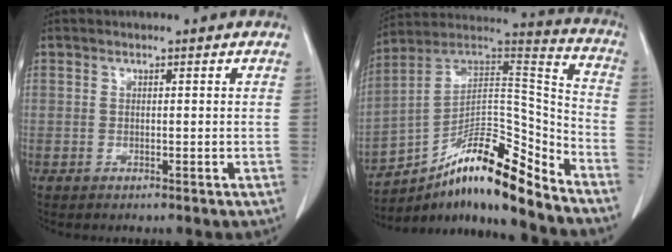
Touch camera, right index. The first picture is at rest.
{"total": 19.0, "force": [-13.5, 3.1, 13.0], "torque": [-0.218, 0.035, -0.230]}